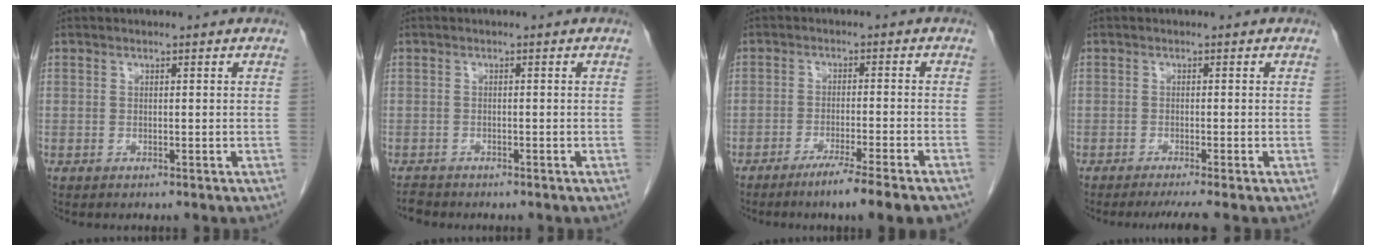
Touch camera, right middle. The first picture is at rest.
{"total": 1.4, "force": [-1.4, 0.4, 0.0], "torque": [-0.007, -0.004, -0.023]}
{"total": 7.8, "force": [-5.8, -0.9, 5.3], "torque": [-0.068, -0.017, -0.087]}
{"total": 3.7, "force": [-2.9, -0.7, 2.2], "torque": [-0.030, -0.011, -0.047]}